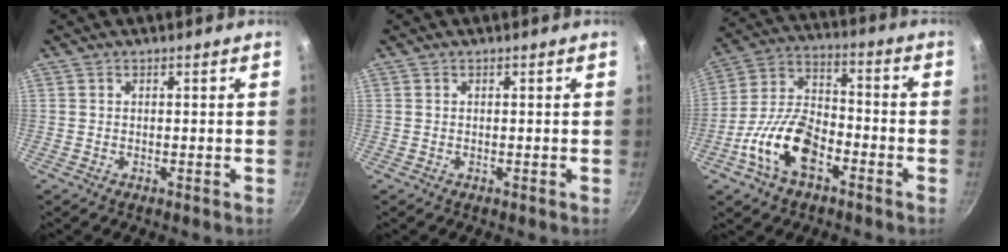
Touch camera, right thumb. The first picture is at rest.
{"total": 0.0}
{"total": 14.5, "force": [-6.4, 7.9, 10.4], "torque": [-0.182, 0.046, -0.131]}